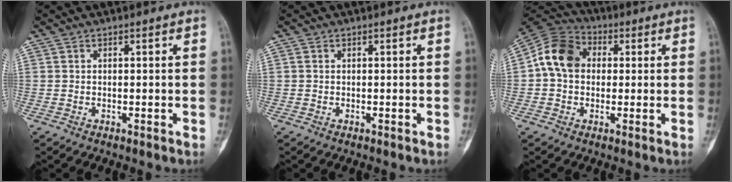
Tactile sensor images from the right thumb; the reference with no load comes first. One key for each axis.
{"total": 0.0}
{"total": 11.0, "fx": 1.1, "fy": 8.6, "fz": 6.7, "tx": -0.110, "ty": 0.025, "tz": 0.005}